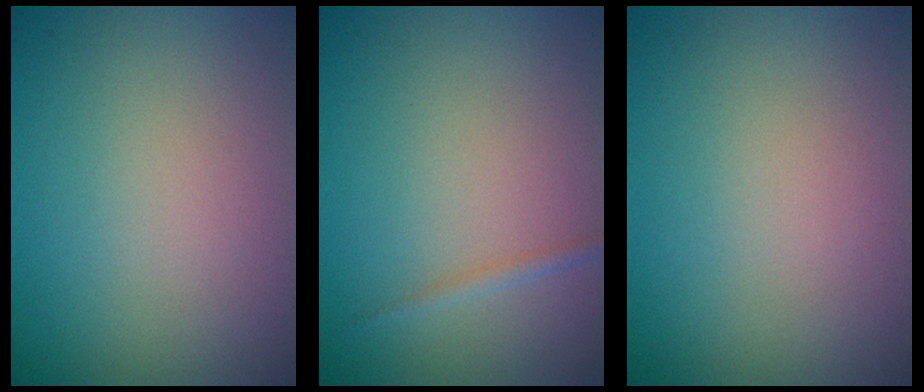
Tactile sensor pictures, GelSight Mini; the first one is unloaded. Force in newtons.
{"total": 0.8, "press": 0.8, "slide": 0.0}
{"total": 0.0}